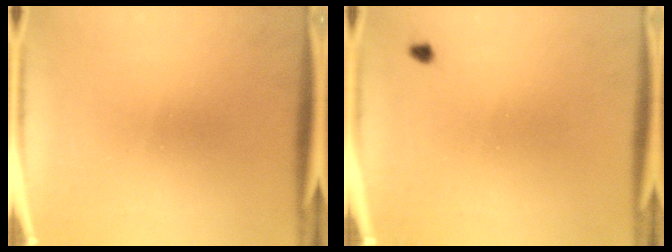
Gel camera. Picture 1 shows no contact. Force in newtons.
{"total": 0.7}